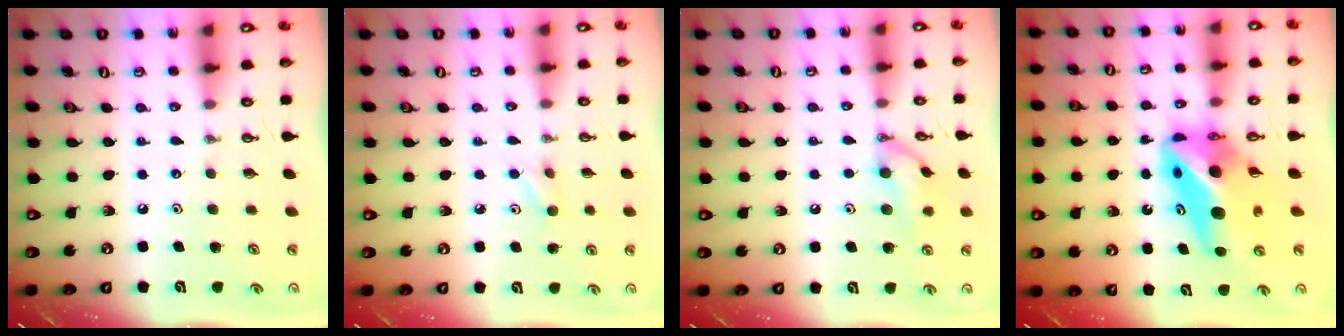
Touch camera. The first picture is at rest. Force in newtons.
{"total": 4.5, "press": 4.5, "slide": 0.8}
{"total": 11.6, "press": 11.4, "slide": 1.7}
{"total": 12.6, "press": 12.6, "slide": 1.0}